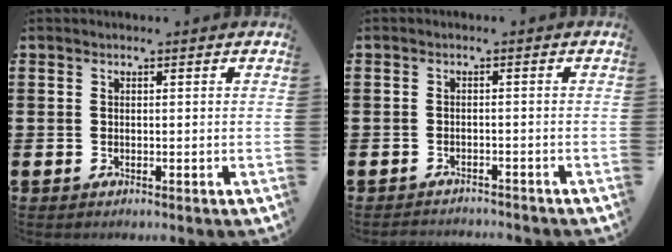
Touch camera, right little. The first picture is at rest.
{"total": 1.4, "force": [-1.3, 0.0, -0.2], "torque": [-0.001, 0.003, -0.029]}